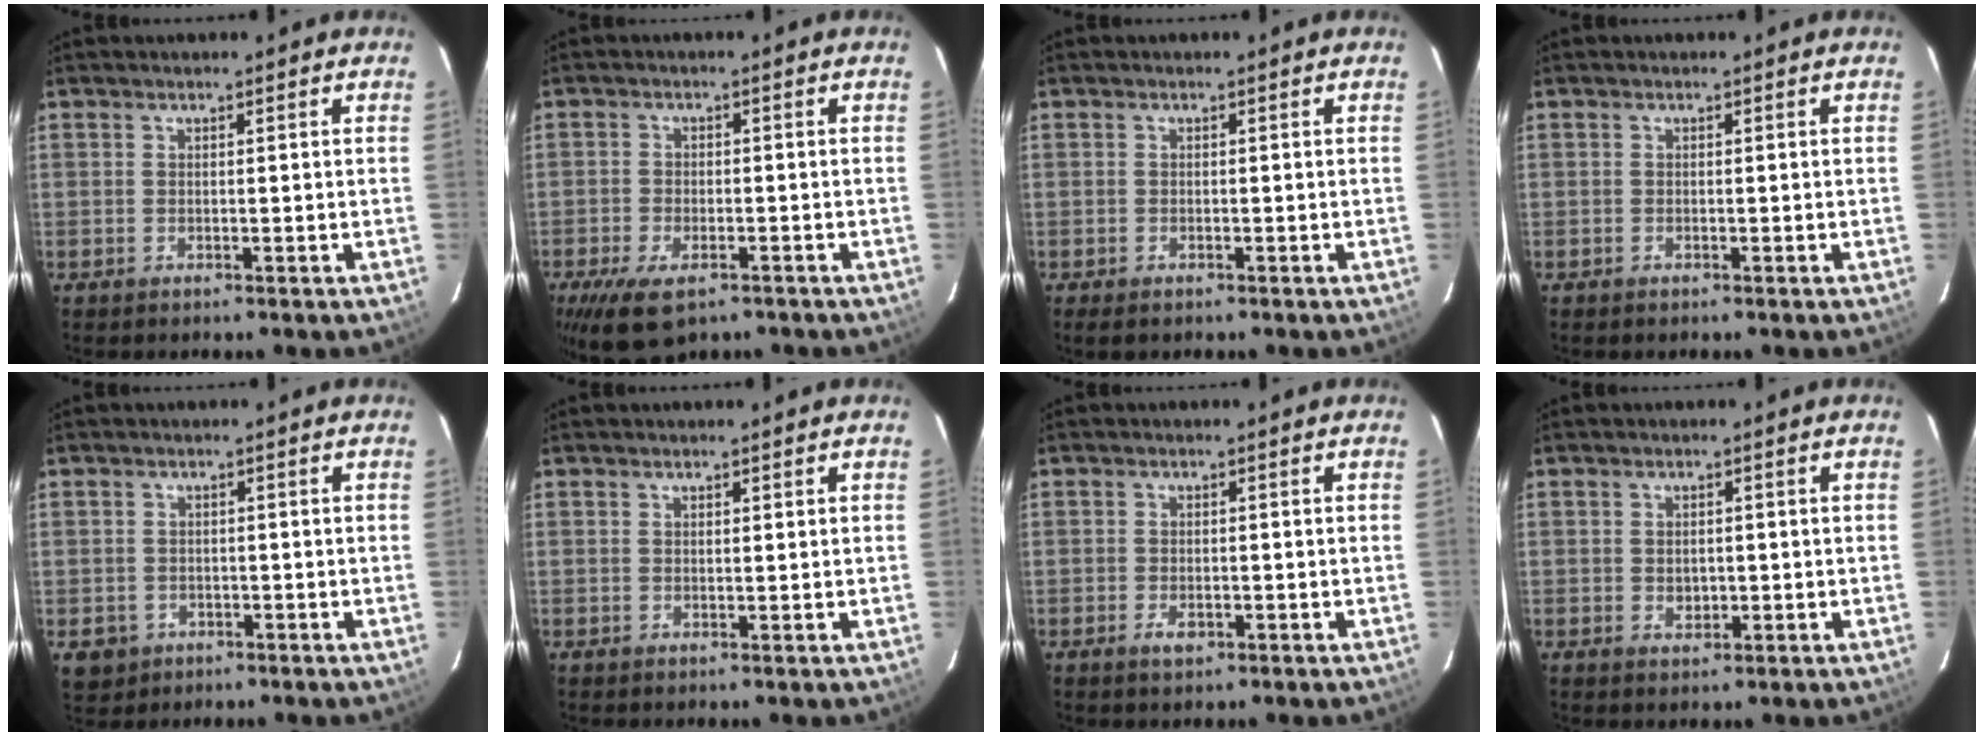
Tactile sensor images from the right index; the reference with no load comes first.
{"total": 9.3, "force": [-5.9, 4.4, 5.7], "torque": [-0.130, -0.023, -0.099]}
{"total": 1.7, "force": [-1.0, 0.9, 1.0], "torque": [-0.019, -0.005, -0.016]}
{"total": 0.0}
{"total": 4.6, "force": [-1.4, 4.2, 1.1], "torque": [-0.027, 0.006, -0.010]}
{"total": 0.5, "force": [0.4, 0.2, 0.3], "torque": [-0.005, 0.001, 0.007]}
{"total": 2.4, "force": [-1.1, 1.3, 1.6], "torque": [-0.032, -0.002, -0.018]}
{"total": 2.4, "force": [-0.3, 1.9, 1.3], "torque": [-0.021, 0.000, -0.001]}